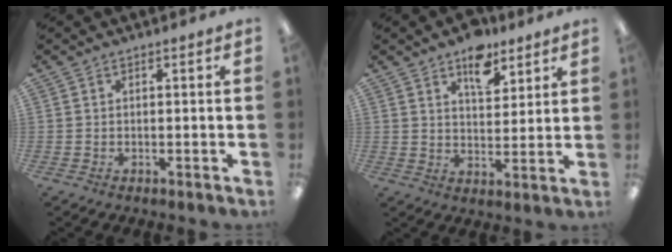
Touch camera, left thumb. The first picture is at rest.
{"total": 8.8, "force": [6.1, 4.5, 4.5], "torque": [-0.050, -0.033, 0.102]}